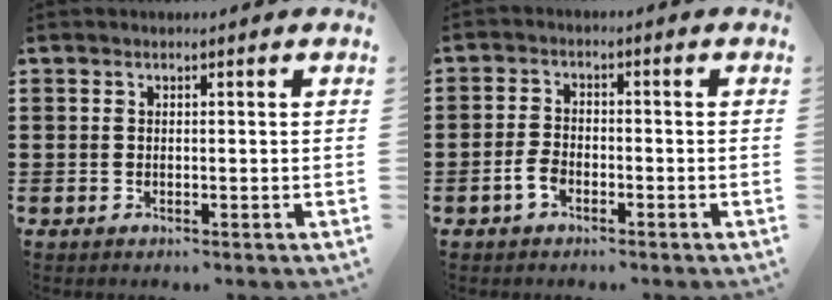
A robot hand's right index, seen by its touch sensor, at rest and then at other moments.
{"total": 2.9, "force": [-1.6, 1.5, 2.0], "torque": [-0.051, -0.002, -0.035]}